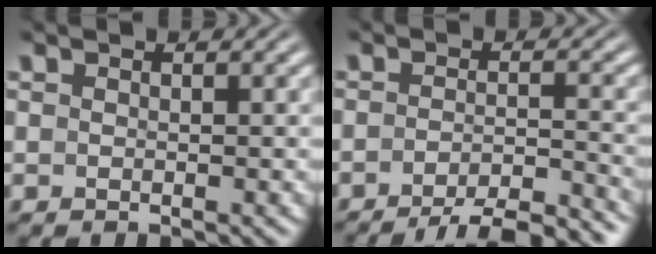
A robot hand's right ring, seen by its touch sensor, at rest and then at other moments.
{"total": 7.5, "force": [-6.6, 1.8, 3.0], "torque": [-0.030, -0.014, -0.101]}